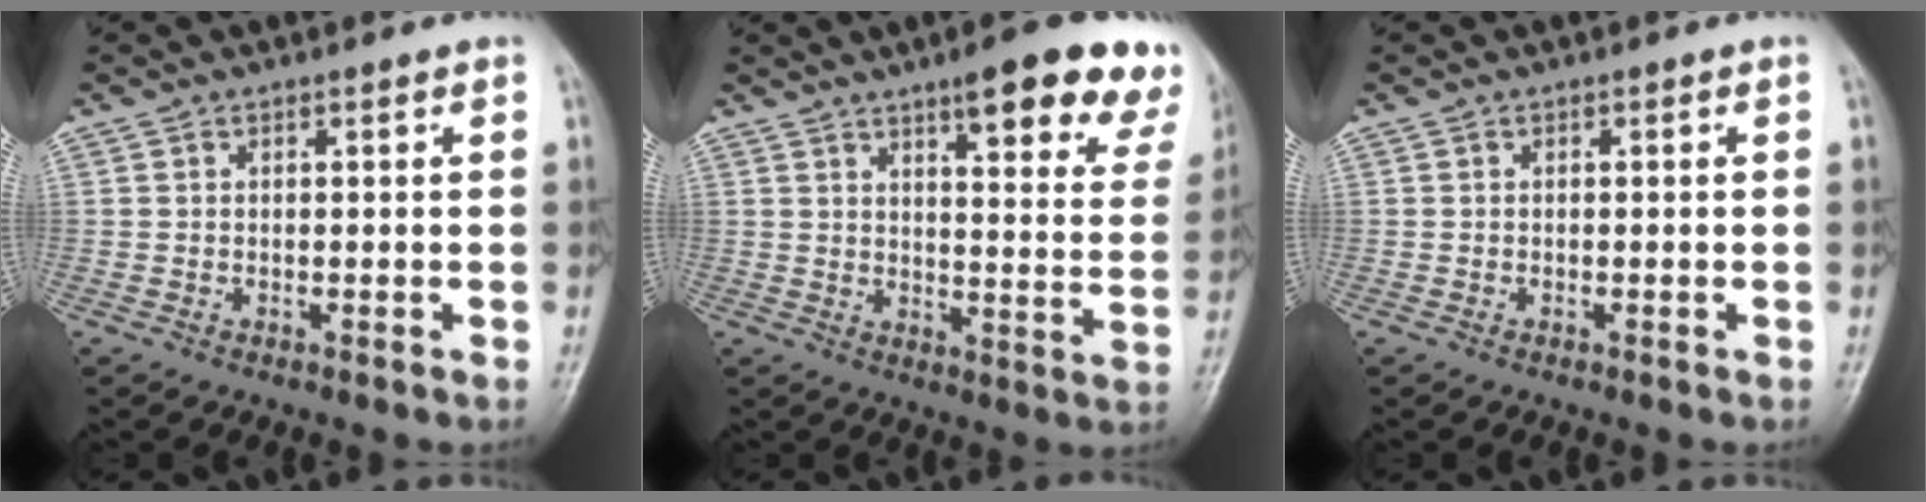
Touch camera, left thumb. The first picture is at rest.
{"total": 19.1, "force": [12.7, 4.5, 13.5], "torque": [-0.139, -0.047, 0.150]}
{"total": 0.0}